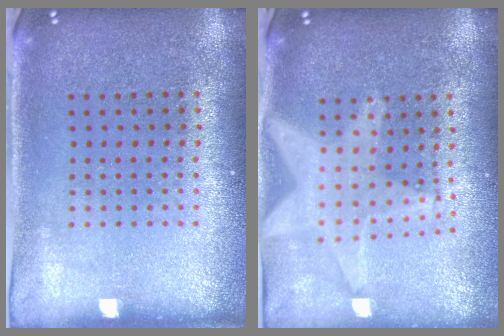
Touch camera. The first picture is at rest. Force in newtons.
{"total": 2.2, "press": 1.8, "slide": 1.2}